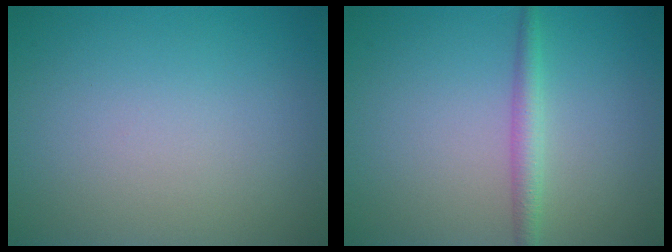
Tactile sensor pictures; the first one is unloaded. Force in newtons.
{"total": 1.9, "press": 1.9, "slide": 0.1}